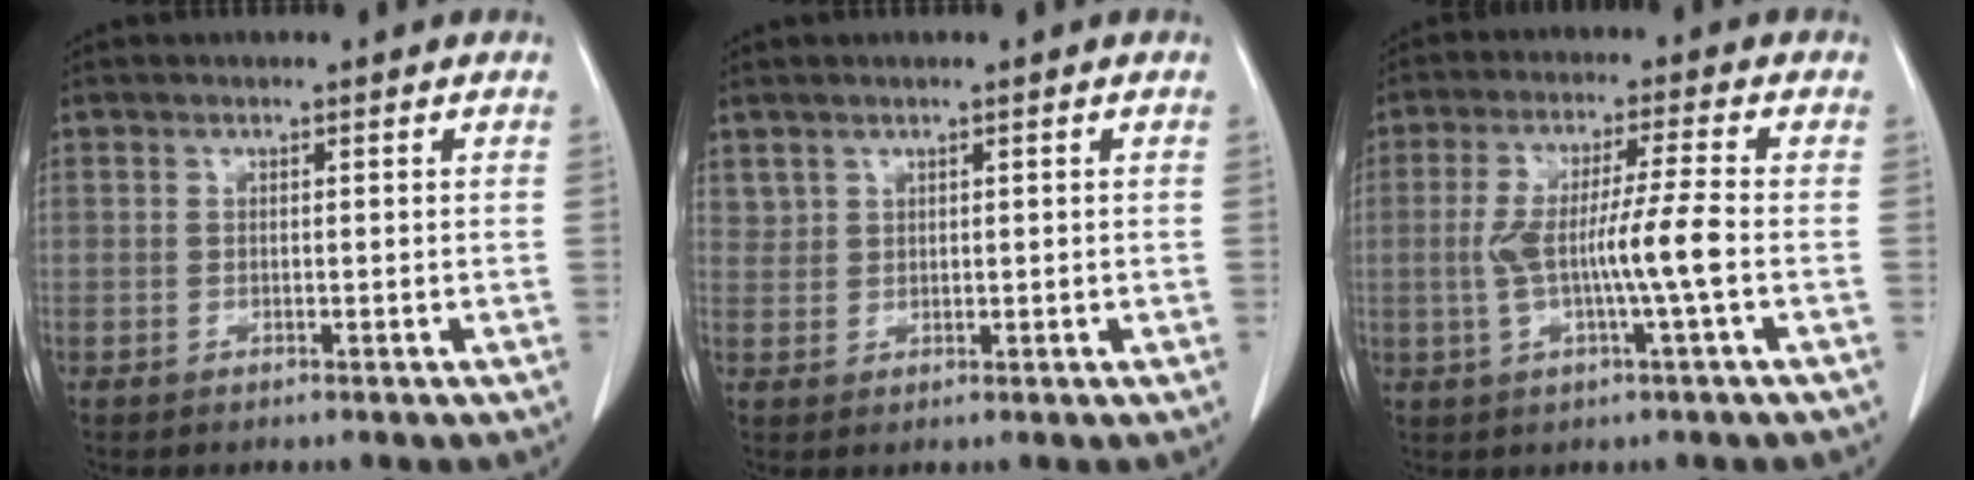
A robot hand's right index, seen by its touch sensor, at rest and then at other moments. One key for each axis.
{"total": 1.5, "fx": 1.1, "fy": 1.0, "fz": 0.1, "tx": 0.008, "ty": 0.006, "tz": 0.021}
{"total": 8.4, "fx": -1.4, "fy": -0.4, "fz": 8.2, "tx": -0.163, "ty": 0.009, "tz": -0.025}